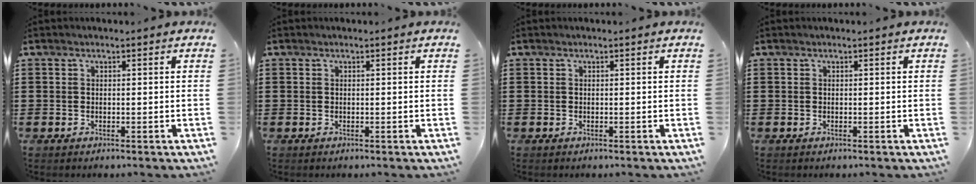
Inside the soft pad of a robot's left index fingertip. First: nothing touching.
{"total": 0.0}
{"total": 0.0}
{"total": 0.0}